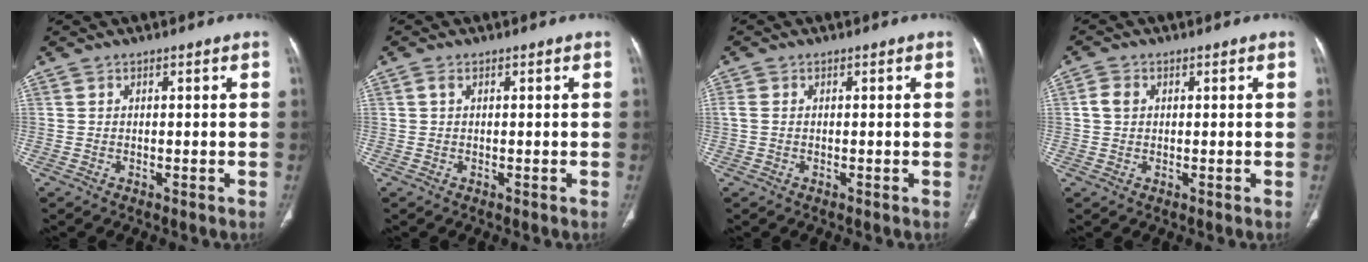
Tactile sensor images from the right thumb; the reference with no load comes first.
{"total": 0.7, "force": [0.2, 0.4, 0.5], "torque": [-0.015, 0.005, 0.002]}
{"total": 1.3, "force": [0.1, 1.0, 0.9], "torque": [-0.030, 0.003, 0.001]}
{"total": 2.5, "force": [0.5, 1.9, 1.4], "torque": [-0.028, 0.004, 0.008]}